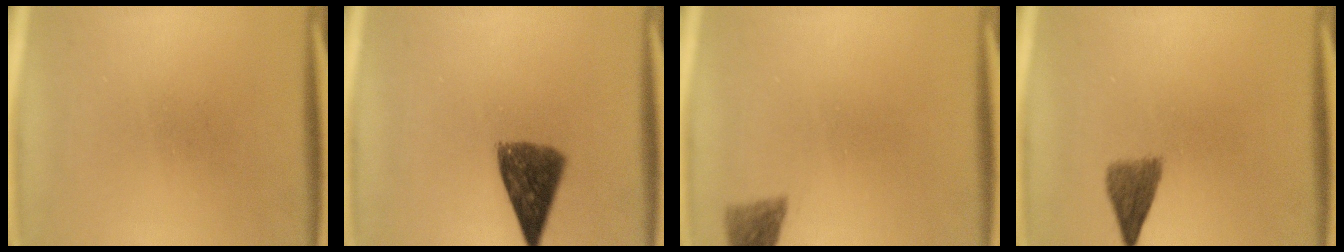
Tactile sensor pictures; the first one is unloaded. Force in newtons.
{"total": 8.4}
{"total": 2.8}
{"total": 3.6}